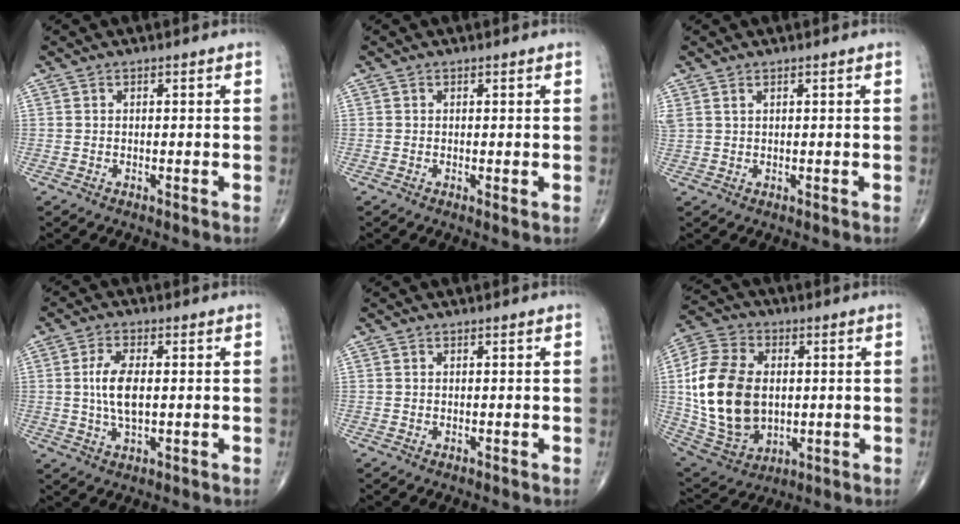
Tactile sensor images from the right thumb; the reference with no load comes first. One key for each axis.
{"total": 0.7, "fx": 0.0, "fy": 0.2, "fz": 0.7, "tx": -0.012, "ty": -0.004, "tz": -0.003}
{"total": 1.5, "fx": 0.9, "fy": 0.6, "fz": 0.9, "tx": -0.027, "ty": 0.012, "tz": 0.028}
{"total": 6.9, "fx": 0.4, "fy": 3.1, "fz": 6.2, "tx": -0.126, "ty": -0.002, "tz": 0.005}
{"total": 0.0}
{"total": 20.1, "fx": 0.9, "fy": 13.8, "fz": 14.6, "tx": -0.279, "ty": -0.002, "tz": 0.029}